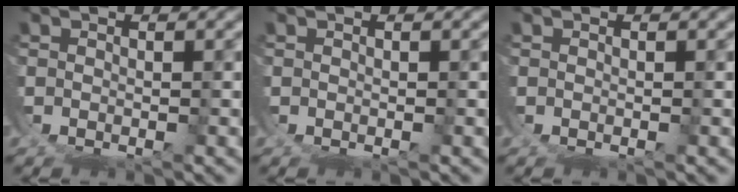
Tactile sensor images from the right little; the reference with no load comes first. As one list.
[{"total": 0.0}, {"total": 0.0}]